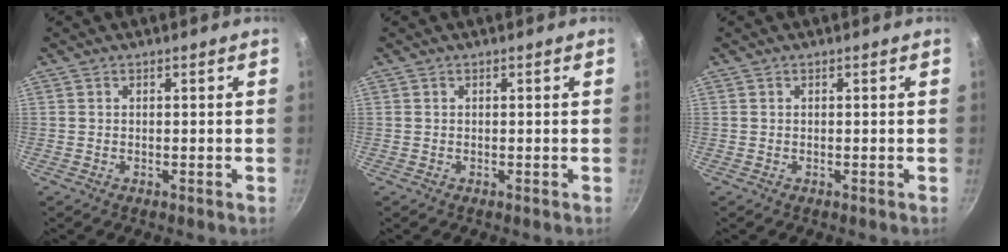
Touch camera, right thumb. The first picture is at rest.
{"total": 0.0}
{"total": 0.0}